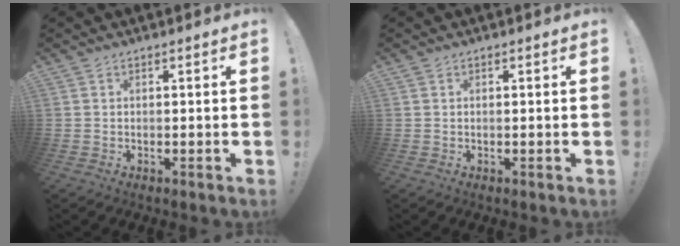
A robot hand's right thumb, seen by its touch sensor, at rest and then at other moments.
{"total": 0.0}